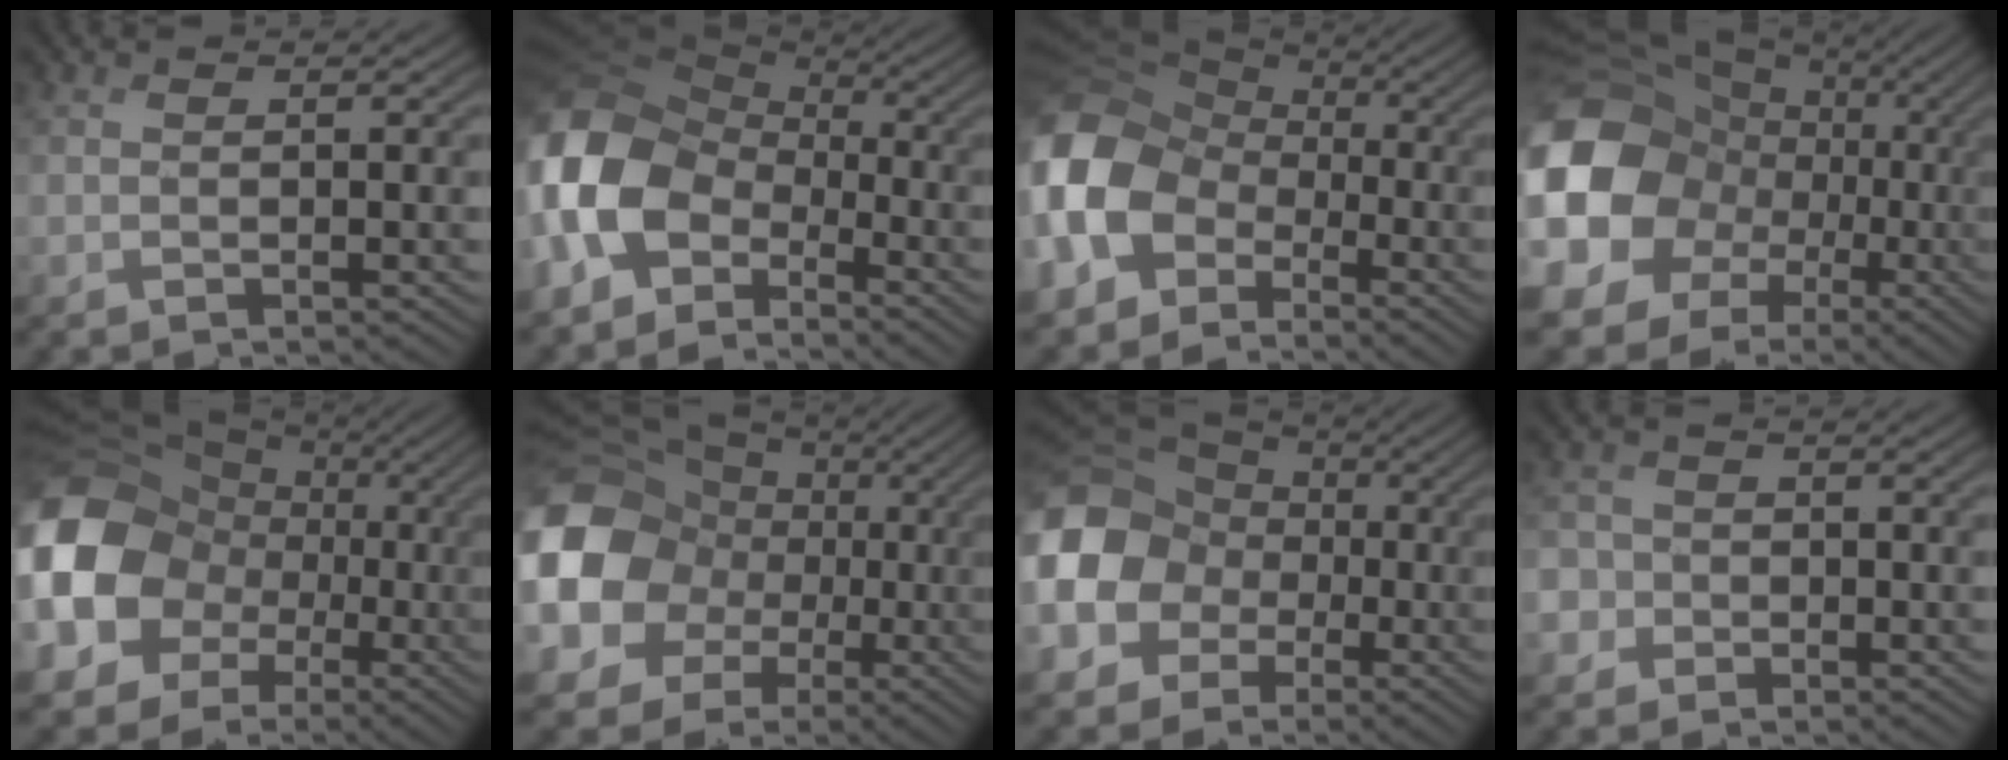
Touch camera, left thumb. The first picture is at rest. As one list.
[{"total": 14.2, "force": [-3.9, 10.2, 9.0], "torque": [-0.251, -0.027, -0.080]}, {"total": 15.6, "force": [-3.6, 12.1, 9.2], "torque": [-0.263, -0.031, -0.079]}, {"total": 19.0, "force": [-0.8, 16.5, 9.3], "torque": [-0.280, -0.020, -0.017]}, {"total": 17.0, "force": [-1.7, 14.6, 8.5], "torque": [-0.270, -0.018, -0.046]}, {"total": 18.1, "force": [-0.6, 16.0, 8.3], "torque": [-0.260, -0.016, -0.037]}, {"total": 17.4, "force": [-2.1, 15.2, 8.1], "torque": [-0.239, -0.023, -0.089]}, {"total": 3.5, "force": [-1.1, 3.3, 0.5], "torque": [-0.015, 0.004, -0.043]}]